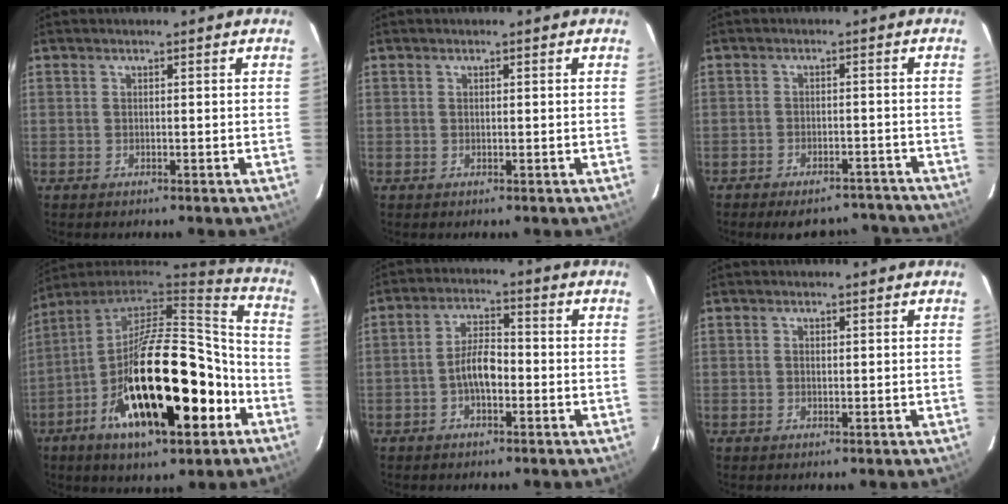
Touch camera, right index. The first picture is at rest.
{"total": 0.0}
{"total": 12.7, "force": [-11.0, 5.0, 3.9], "torque": [-0.084, 0.018, -0.127]}
{"total": 31.2, "force": [-11.5, 12.3, 26.2], "torque": [-0.457, -0.019, -0.194]}
{"total": 5.9, "force": [-1.8, 2.5, 5.0], "torque": [-0.096, 0.012, -0.031]}
{"total": 0.8, "force": [0.2, 0.6, 0.5], "torque": [-0.009, 0.004, 0.004]}